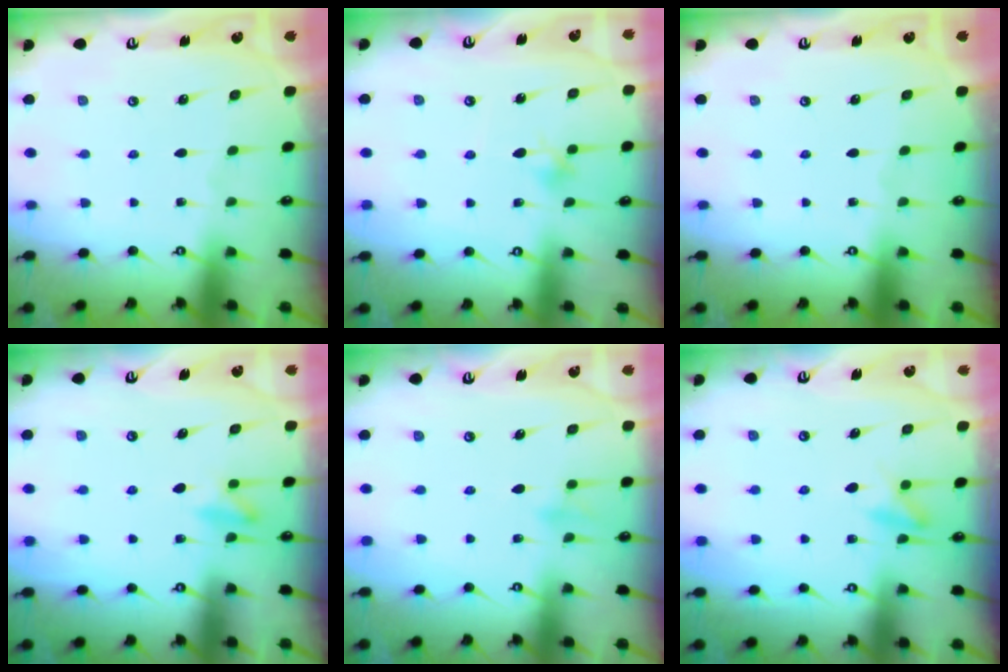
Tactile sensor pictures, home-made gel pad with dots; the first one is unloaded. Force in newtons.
{"total": 7.2, "press": 7.1, "slide": 1.2}
{"total": 0.0}
{"total": 7.3, "press": 7.2, "slide": 1.3}
{"total": 7.5, "press": 7.4, "slide": 0.6}
{"total": 8.0, "press": 7.9, "slide": 1.0}